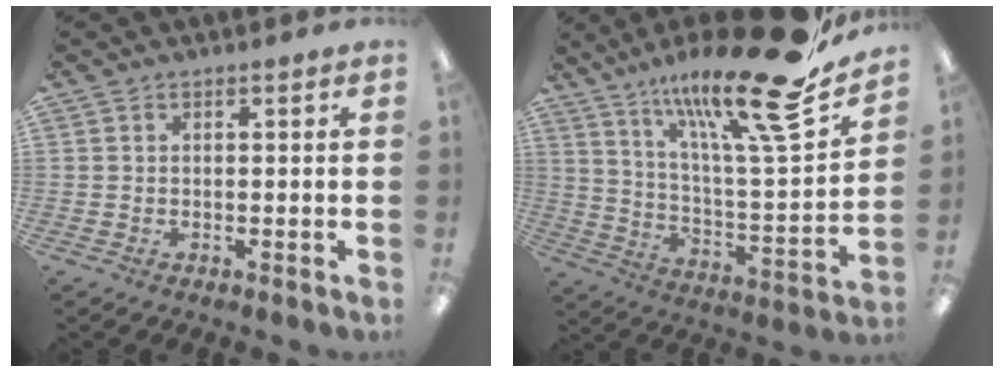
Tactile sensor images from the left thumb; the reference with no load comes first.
{"total": 23.8, "force": [17.3, 3.1, 16.0], "torque": [-0.255, -0.115, 0.269]}